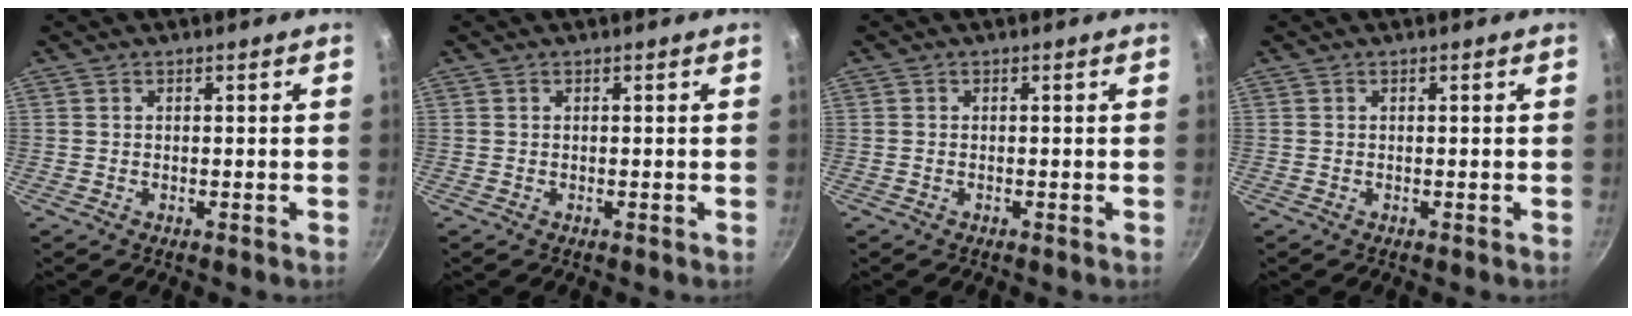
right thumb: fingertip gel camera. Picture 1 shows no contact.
{"total": 0.0}
{"total": 0.0}
{"total": 0.0}